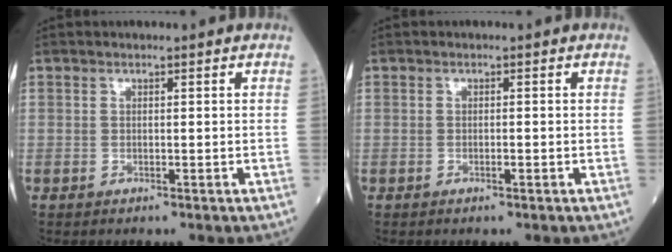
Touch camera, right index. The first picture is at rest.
{"total": 0.7, "force": [-0.4, 0.0, 0.6], "torque": [-0.010, 0.000, -0.006]}